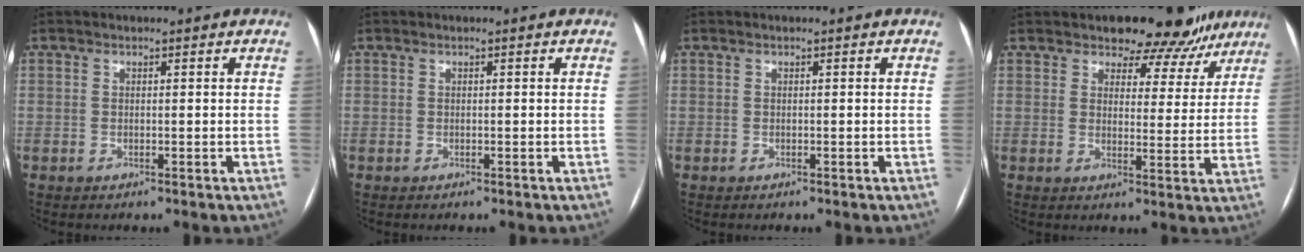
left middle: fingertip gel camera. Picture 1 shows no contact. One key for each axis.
{"total": 0.0}
{"total": 0.0}
{"total": 10.0, "fx": 8.4, "fy": 5.1, "fz": 2.1, "tx": 0.008, "ty": -0.004, "tz": 0.084}